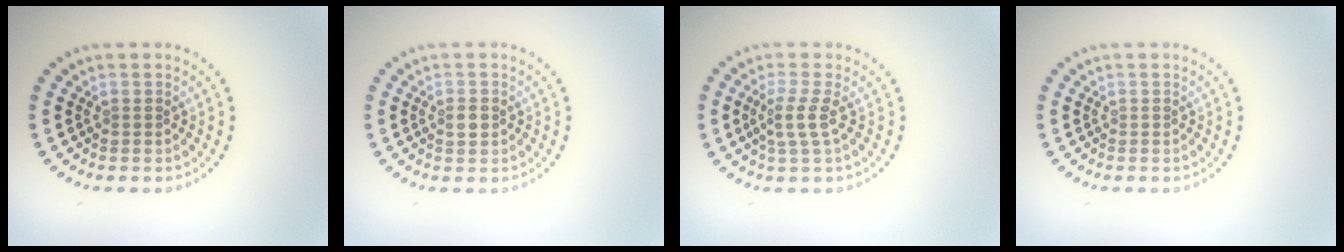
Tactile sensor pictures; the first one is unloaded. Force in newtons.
{"total": 1.1, "press": 1.1, "slide": 0.2}
{"total": 2.2, "press": 1.7, "slide": 1.4}
{"total": 0.0}